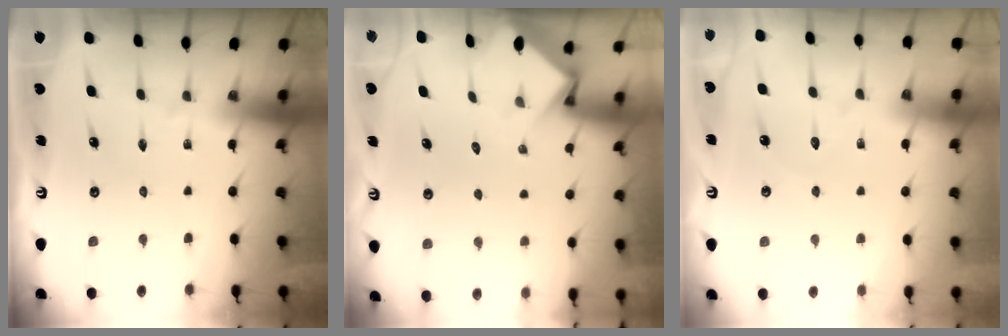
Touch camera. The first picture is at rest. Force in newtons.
{"total": 3.7, "press": 3.7, "slide": 0.3}
{"total": 5.8, "press": 5.8, "slide": 0.5}